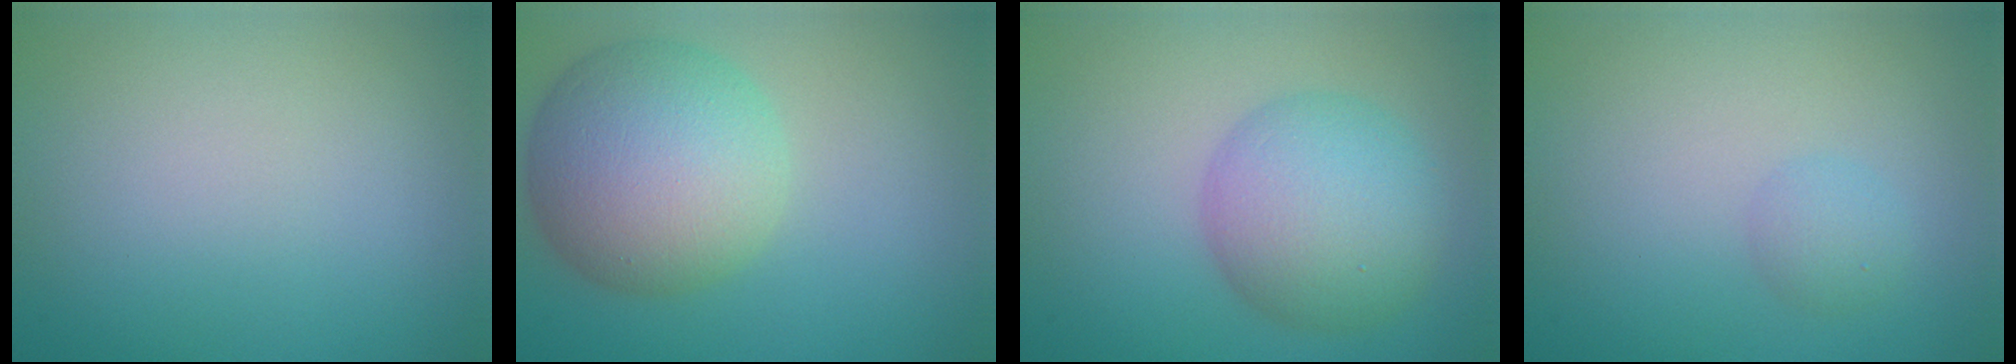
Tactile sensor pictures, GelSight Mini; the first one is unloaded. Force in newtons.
{"total": 9.0, "press": 9.0, "slide": 0.4}
{"total": 6.7, "press": 6.7, "slide": 0.2}
{"total": 1.5, "press": 1.5, "slide": 0.0}